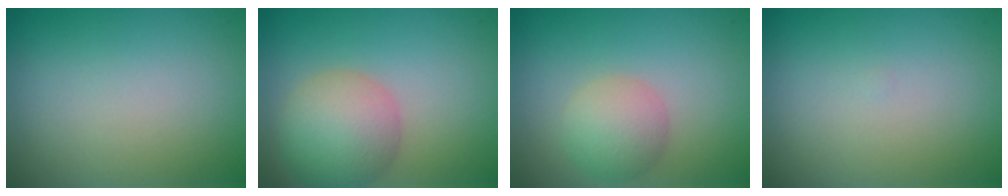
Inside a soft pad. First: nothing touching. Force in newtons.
{"total": 5.6, "press": 5.6, "slide": 0.2}
{"total": 3.4, "press": 3.4, "slide": 0.2}
{"total": 0.0}